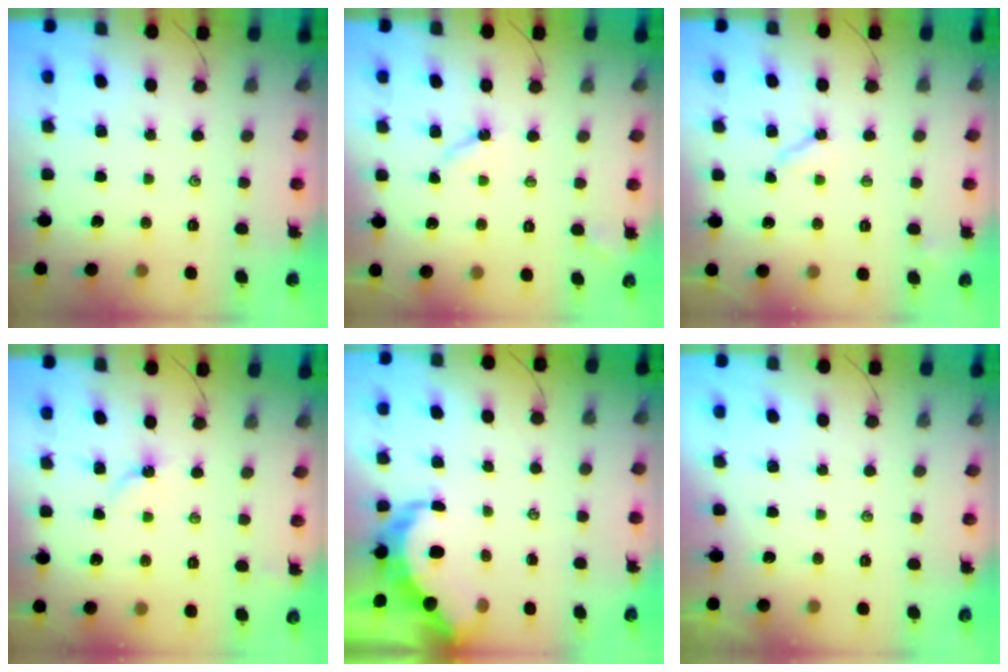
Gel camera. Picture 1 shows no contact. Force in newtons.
{"total": 4.7, "press": 4.7, "slide": 0.7}
{"total": 5.8, "press": 5.8, "slide": 0.8}
{"total": 3.3, "press": 3.2, "slide": 0.5}
{"total": 8.1, "press": 8.0, "slide": 1.0}
{"total": 1.2, "press": 1.2, "slide": 0.3}